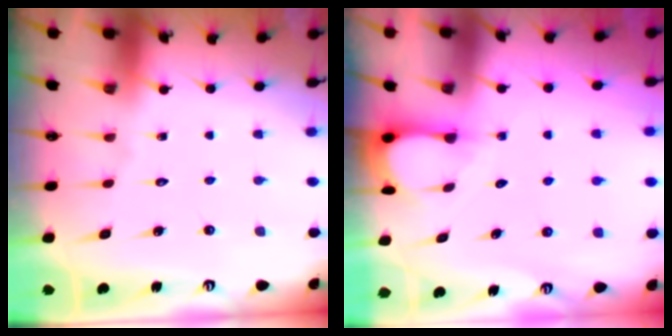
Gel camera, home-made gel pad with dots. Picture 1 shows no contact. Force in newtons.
{"total": 3.0, "press": 3.0, "slide": 0.3}